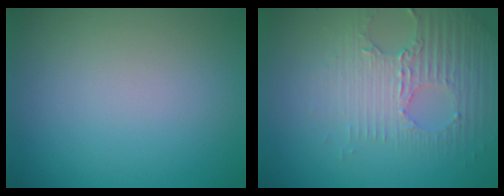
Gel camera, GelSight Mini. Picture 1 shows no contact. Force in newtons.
{"total": 3.6, "press": 3.5, "slide": 0.8}